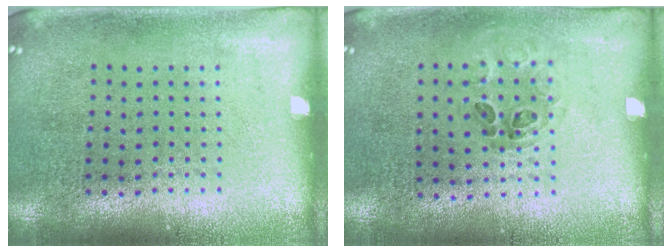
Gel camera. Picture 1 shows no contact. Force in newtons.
{"total": 0.9, "press": 0.6, "slide": 0.7}